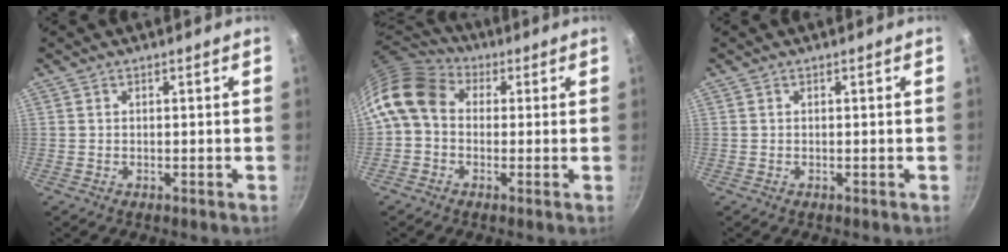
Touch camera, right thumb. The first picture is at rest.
{"total": 11.8, "force": [1.1, 9.2, 7.2], "torque": [-0.129, 0.027, -0.001]}
{"total": 0.0}